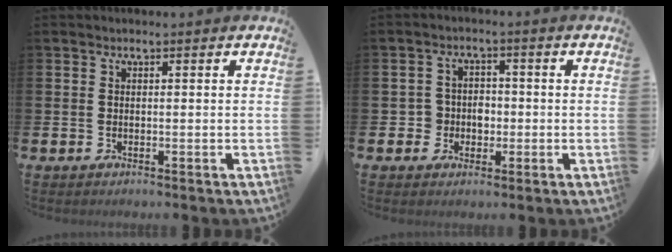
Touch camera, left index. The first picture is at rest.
{"total": 3.3, "force": [-0.8, 3.1, 0.7], "torque": [-0.020, 0.003, -0.024]}